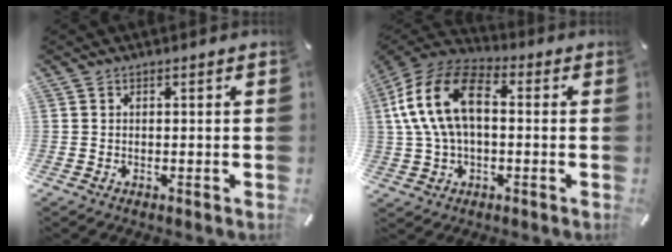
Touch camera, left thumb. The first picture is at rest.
{"total": 16.5, "force": [1.7, 10.4, 12.7], "torque": [-0.279, 0.012, 0.028]}